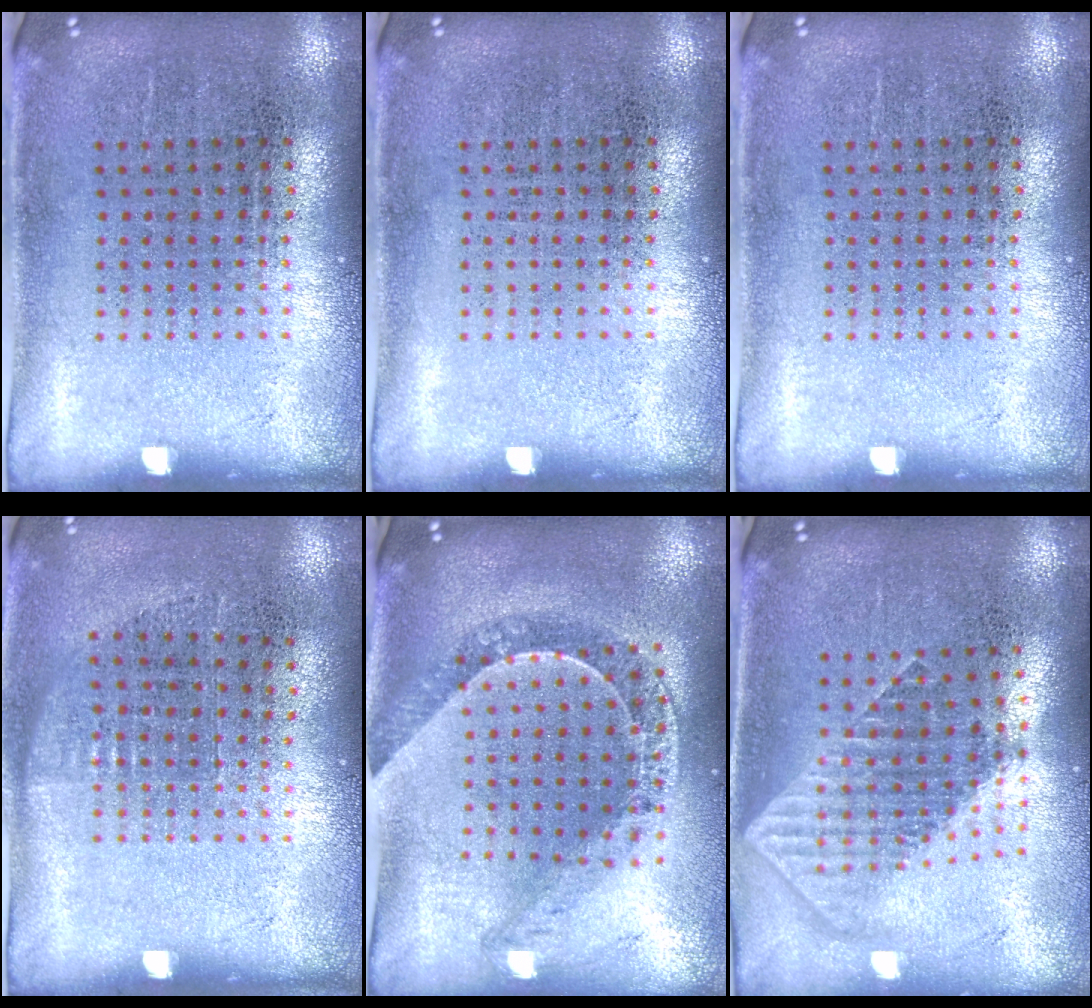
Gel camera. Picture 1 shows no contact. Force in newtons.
{"total": 0.0}
{"total": 0.0}
{"total": 0.7, "press": 0.6, "slide": 0.3}
{"total": 1.2, "press": 1.2, "slide": 0.2}
{"total": 1.9, "press": 1.5, "slide": 1.1}